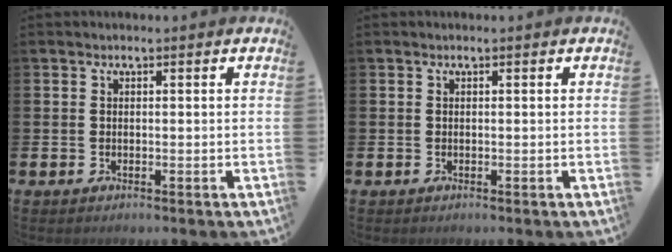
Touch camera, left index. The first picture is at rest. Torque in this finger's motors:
{"motor_torque": [-0.01, 0.01, 0.00, 0.00]}